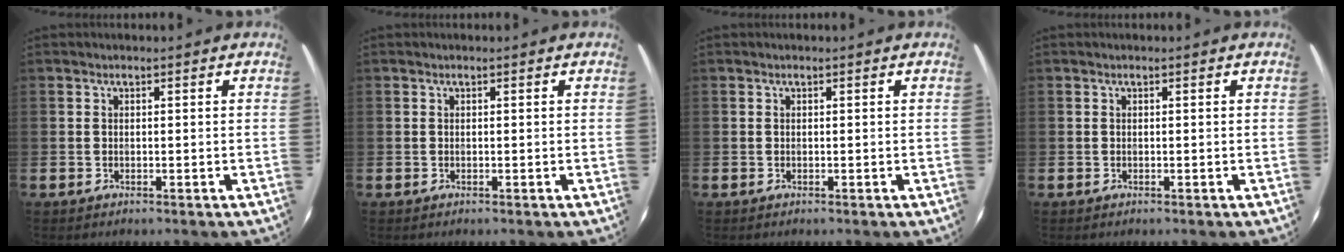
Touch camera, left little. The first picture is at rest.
{"total": 0.0}
{"total": 0.0}
{"total": 0.0}